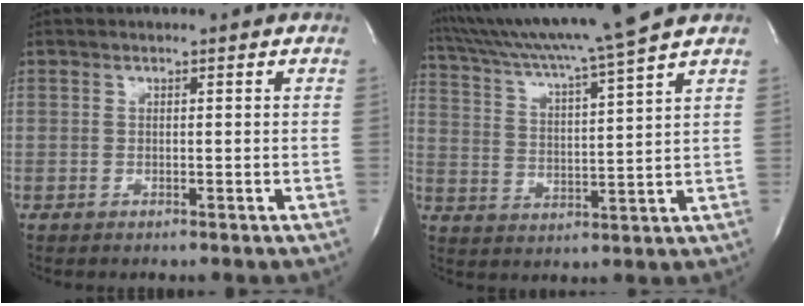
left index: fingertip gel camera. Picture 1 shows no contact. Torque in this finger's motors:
{"motor_torque": [0.39, -0.42, 0.69, 0.21]}